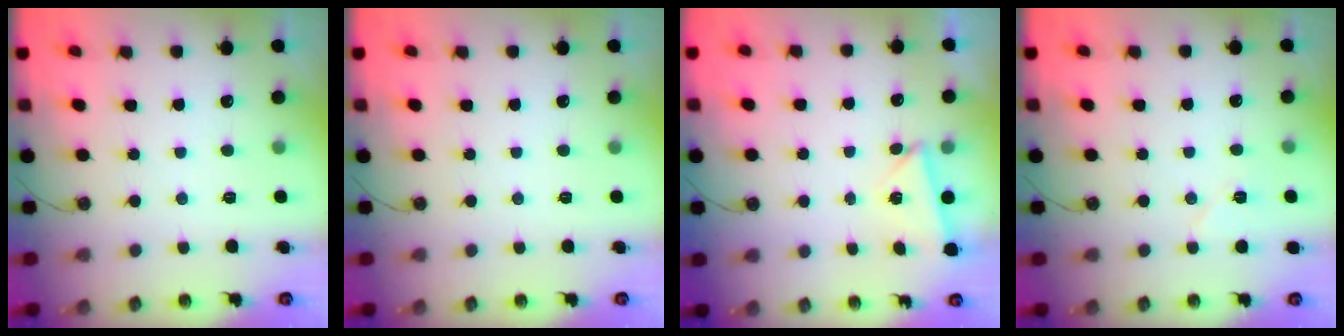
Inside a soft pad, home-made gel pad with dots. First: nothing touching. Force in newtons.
{"total": 0.0}
{"total": 2.9, "press": 2.8, "slide": 0.7}
{"total": 5.9, "press": 5.6, "slide": 1.8}